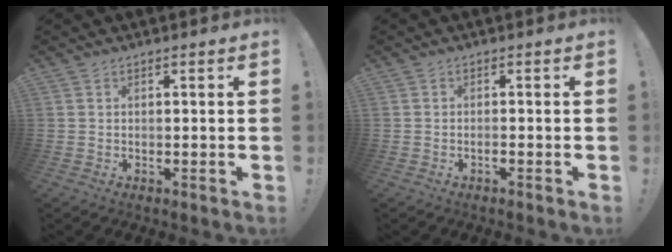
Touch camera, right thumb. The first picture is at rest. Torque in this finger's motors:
{"motor_torque": [-0.22, -0.11, -0.22, 0.08, 0.04]}